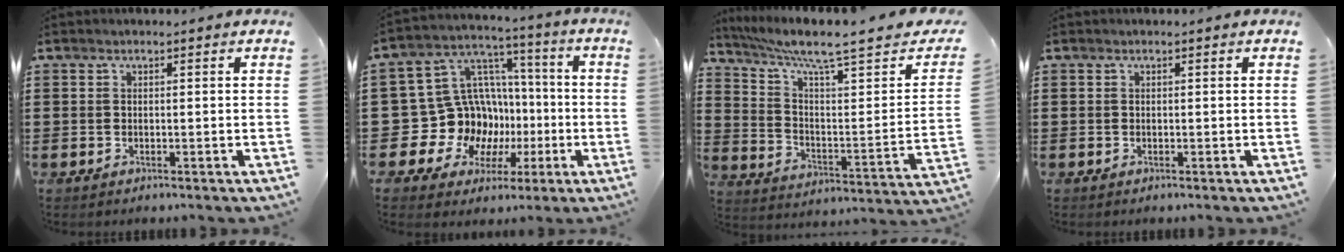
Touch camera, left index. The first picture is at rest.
{"total": 15.0, "force": [-2.7, 13.9, 5.0], "torque": [-0.143, -0.018, -0.013]}
{"total": 7.9, "force": [6.2, 0.5, 4.8], "torque": [-0.112, -0.043, 0.098]}
{"total": 0.0}